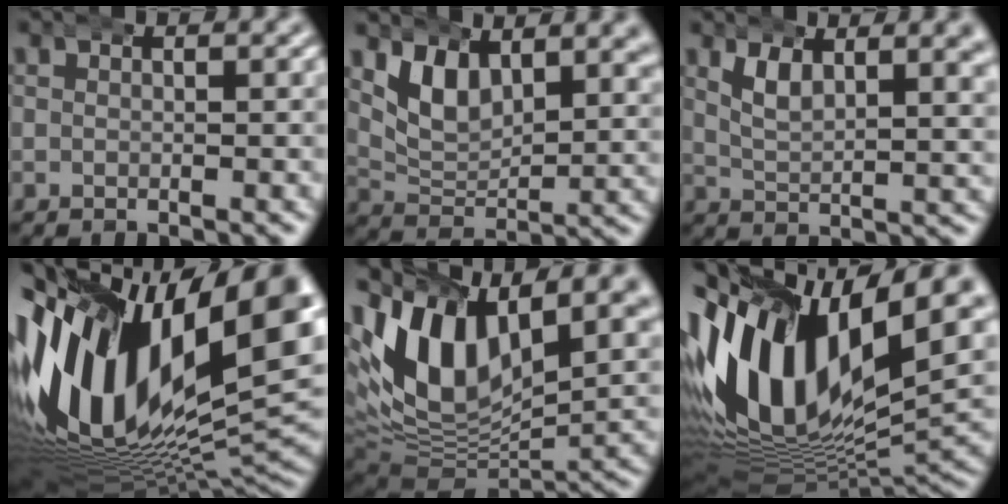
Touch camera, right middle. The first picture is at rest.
{"total": 5.9, "force": [3.4, 3.7, 3.0], "torque": [-0.065, -0.009, 0.062]}
{"total": 3.4, "force": [2.3, 0.9, 2.4], "torque": [-0.046, -0.012, 0.047]}
{"total": 27.6, "force": [0.2, 17.4, 21.5], "torque": [-0.367, -0.034, 0.020]}
{"total": 15.7, "force": [3.6, 10.2, 11.4], "torque": [-0.204, -0.007, 0.058]}
{"total": 23.0, "force": [1.8, 14.1, 18.1], "torque": [-0.314, -0.011, 0.031]}